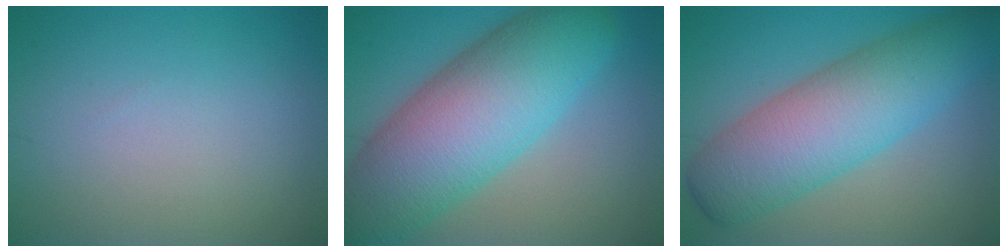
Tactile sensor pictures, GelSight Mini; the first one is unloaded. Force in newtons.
{"total": 12.9, "press": 12.9, "slide": 0.5}
{"total": 9.2, "press": 9.2, "slide": 0.1}